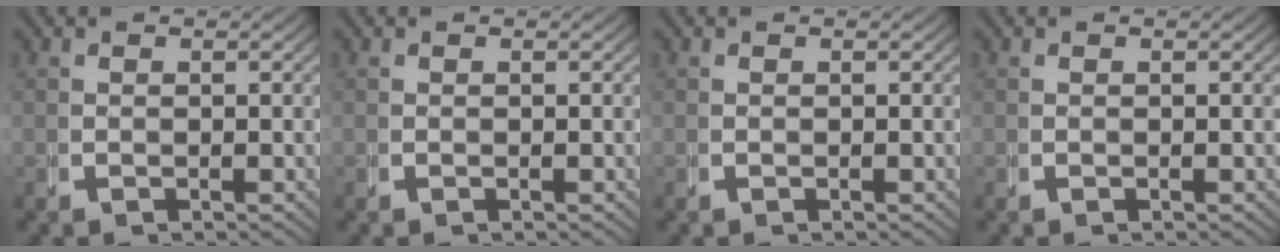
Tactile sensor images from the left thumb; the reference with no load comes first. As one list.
[{"total": 0.0}, {"total": 0.0}, {"total": 0.0}]